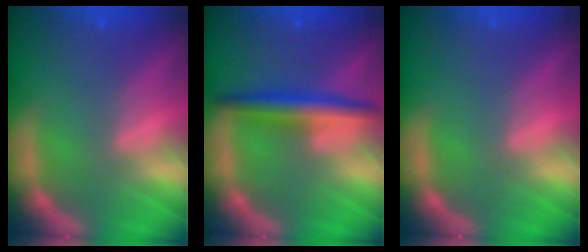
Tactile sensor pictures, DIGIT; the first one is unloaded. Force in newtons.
{"total": 4.0}
{"total": 0.0}